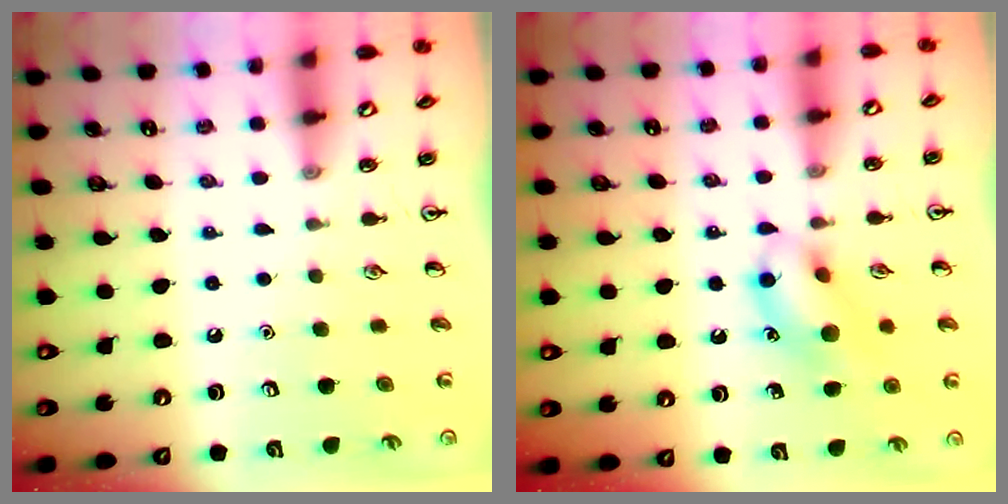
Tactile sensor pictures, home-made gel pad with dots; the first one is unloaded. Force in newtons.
{"total": 11.1, "press": 11.1, "slide": 0.9}